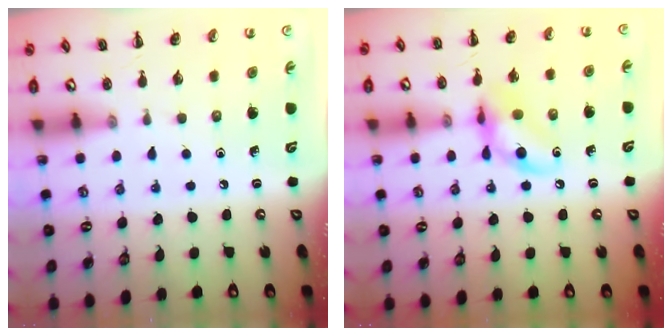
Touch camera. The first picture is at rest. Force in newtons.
{"total": 12.5, "press": 12.3, "slide": 2.1}